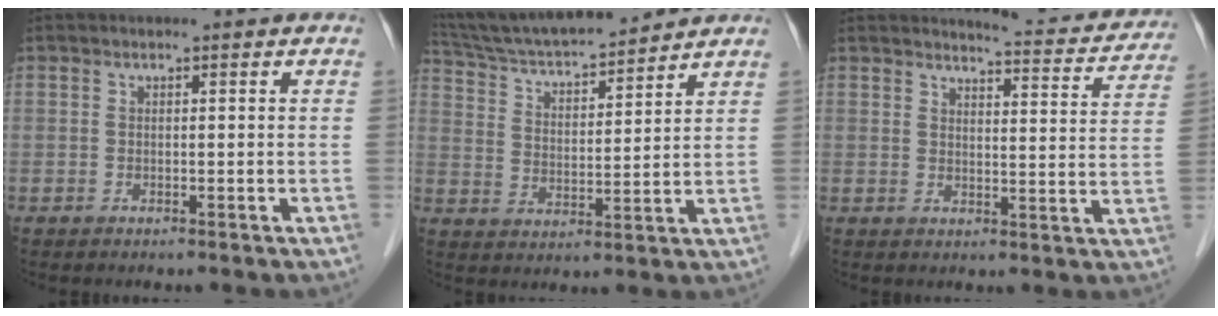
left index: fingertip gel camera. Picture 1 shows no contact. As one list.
[{"total": 15.7, "force": [14.3, 1.6, 6.3], "torque": [-0.114, 0.011, 0.244]}, {"total": 9.3, "force": [9.1, 1.1, 1.5], "torque": [-0.010, -0.030, 0.090]}]